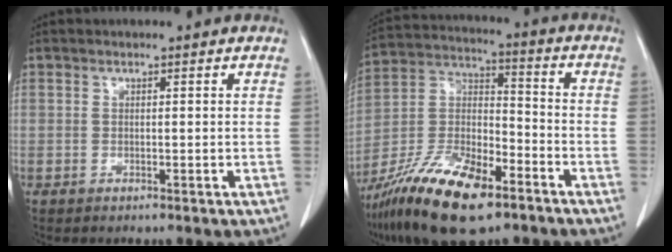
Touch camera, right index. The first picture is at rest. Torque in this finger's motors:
{"motor_torque": [1.28, -0.86, 0.80, 0.21]}